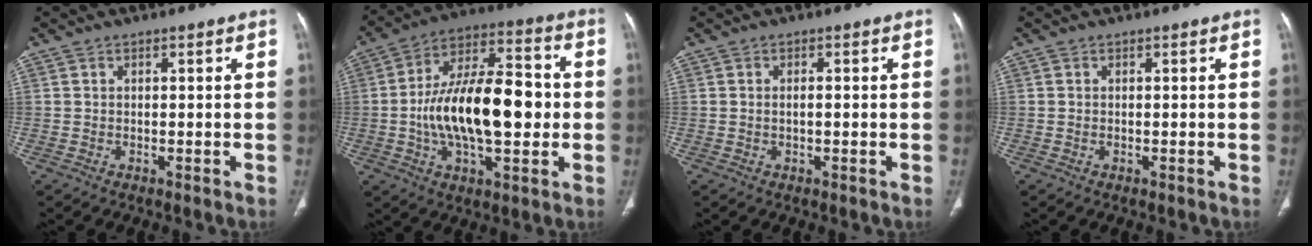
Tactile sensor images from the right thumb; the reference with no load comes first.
{"total": 20.6, "force": [-1.3, 9.6, 18.2], "torque": [-0.300, 0.029, -0.021]}
{"total": 1.0, "force": [0.0, 0.3, 0.9], "torque": [-0.023, 0.006, 0.003]}
{"total": 0.0}